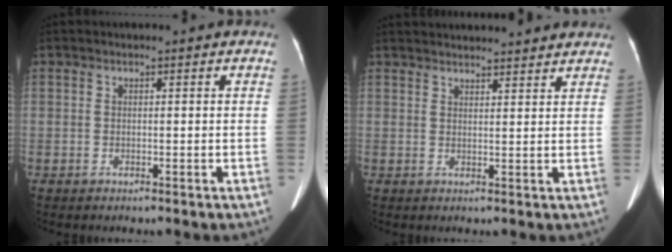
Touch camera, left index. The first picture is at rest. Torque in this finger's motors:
{"motor_torque": [0.44, -1.70, 0.44, 0.01]}